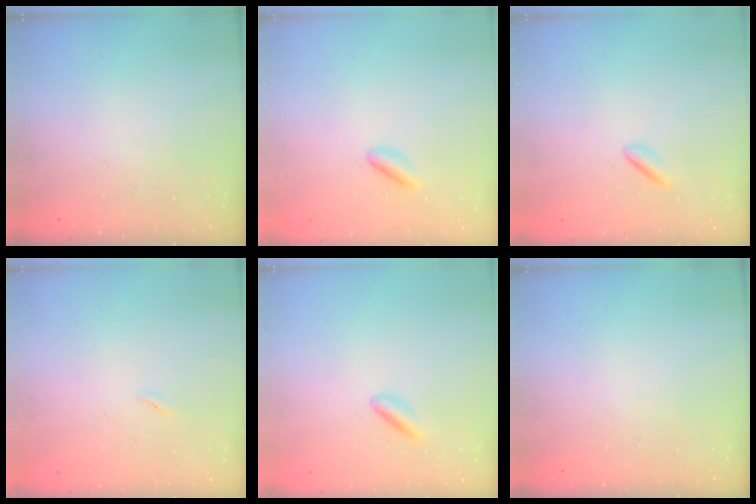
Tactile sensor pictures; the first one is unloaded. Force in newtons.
{"total": 2.8, "press": 2.6, "slide": 1.1}
{"total": 1.8, "press": 1.6, "slide": 0.8}
{"total": 0.5, "press": 0.3, "slide": 0.4}
{"total": 2.3, "press": 2.2, "slide": 0.4}
{"total": 0.0}